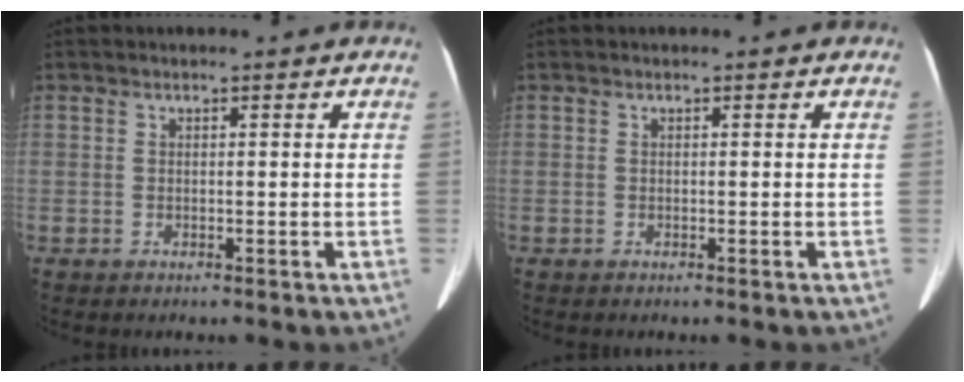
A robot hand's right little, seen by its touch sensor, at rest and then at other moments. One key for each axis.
{"total": 0.0}